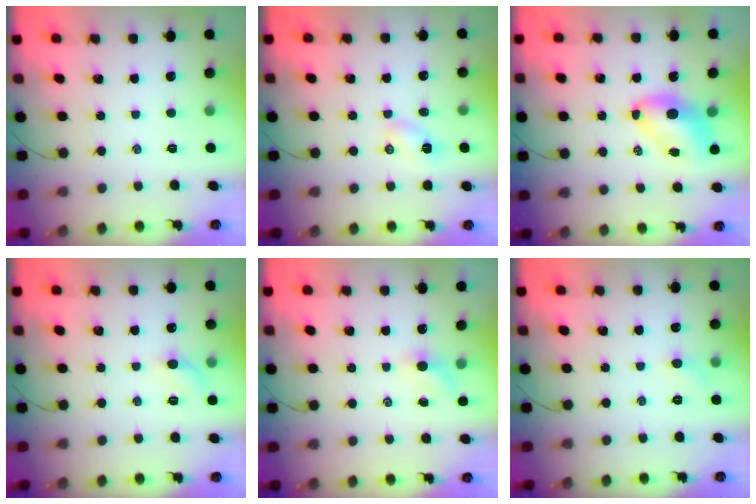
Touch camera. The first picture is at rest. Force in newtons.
{"total": 3.7, "press": 3.5, "slide": 1.2}
{"total": 7.2, "press": 7.1, "slide": 1.1}
{"total": 5.2, "press": 5.1, "slide": 0.9}
{"total": 3.3, "press": 3.1, "slide": 1.1}
{"total": 3.9, "press": 3.6, "slide": 1.4}